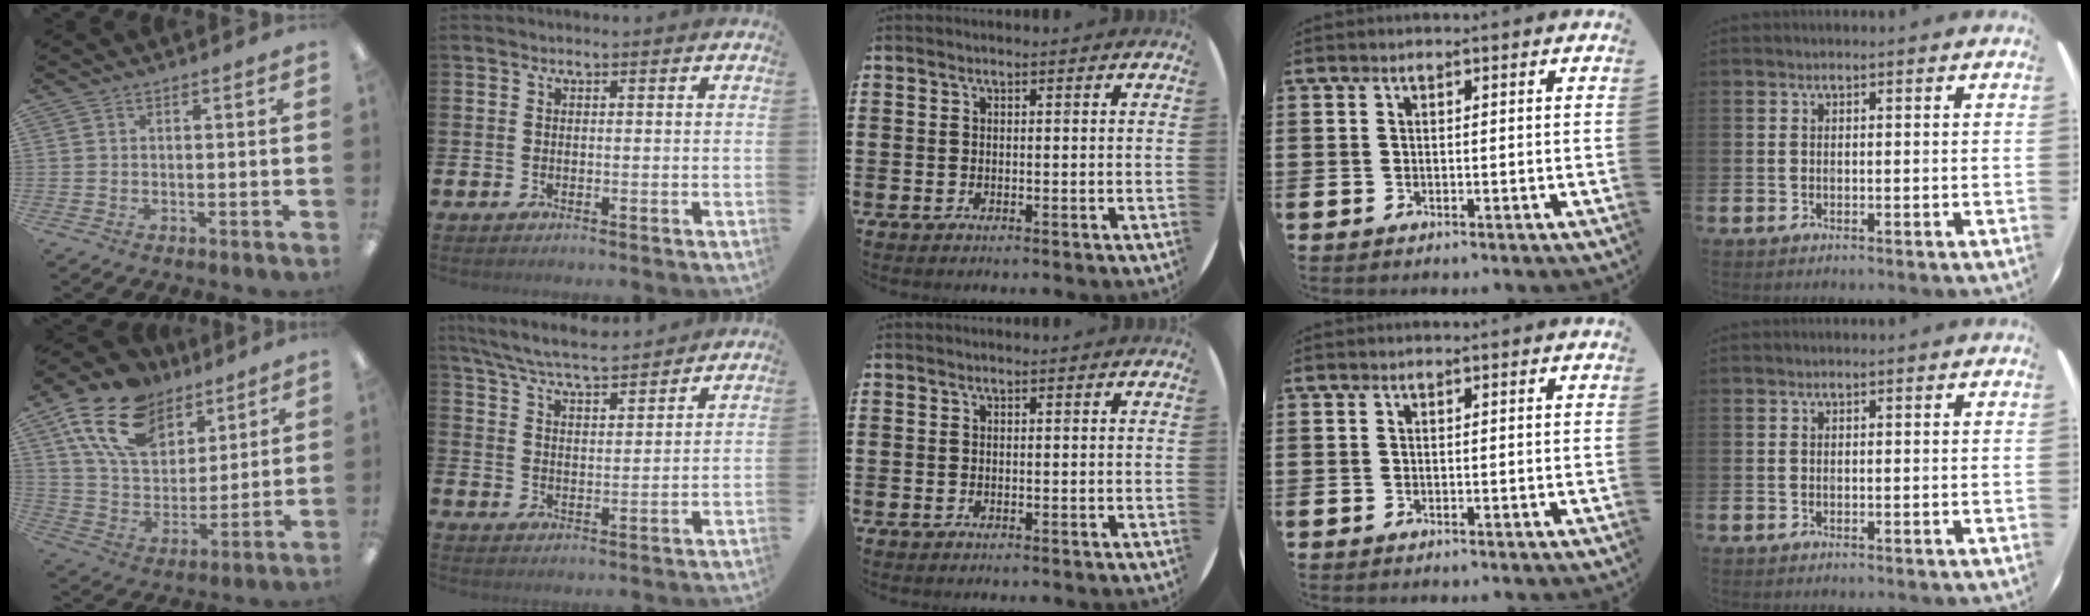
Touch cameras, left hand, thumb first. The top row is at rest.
{"thumb": {"total": 18.8, "force": [11.4, 11.5, 9.5], "torque": [-0.175, -0.048, 0.213]}, "index": {"total": 6.9, "force": [6.5, 0.8, 2.1], "torque": [-0.064, -0.033, 0.116]}}